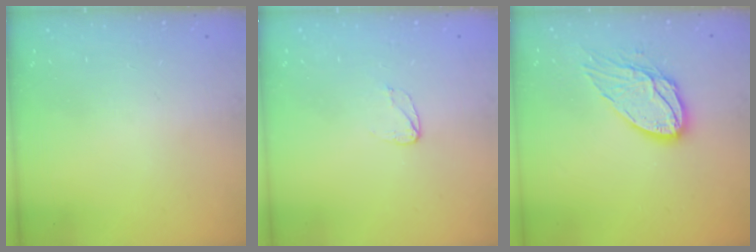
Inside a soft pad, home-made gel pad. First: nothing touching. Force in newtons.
{"total": 4.1, "press": 4.1, "slide": 0.4}
{"total": 13.6, "press": 13.5, "slide": 1.1}